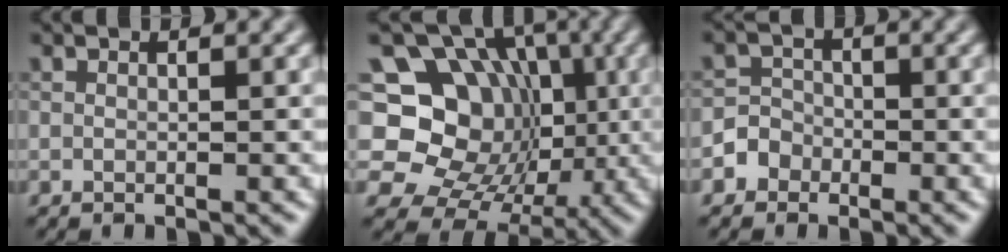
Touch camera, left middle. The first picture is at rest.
{"total": 14.1, "force": [0.4, 12.2, 7.1], "torque": [-0.095, 0.023, -0.030]}
{"total": 2.4, "force": [-1.3, 2.0, 0.2], "torque": [0.024, 0.006, -0.032]}